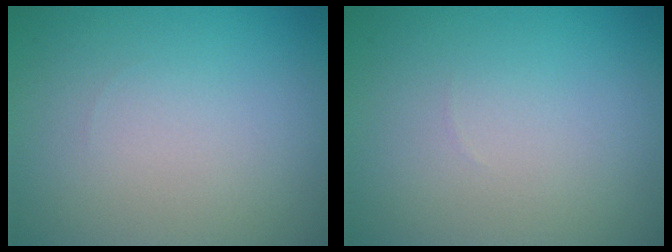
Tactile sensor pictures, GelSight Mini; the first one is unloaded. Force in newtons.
{"total": 0.0}